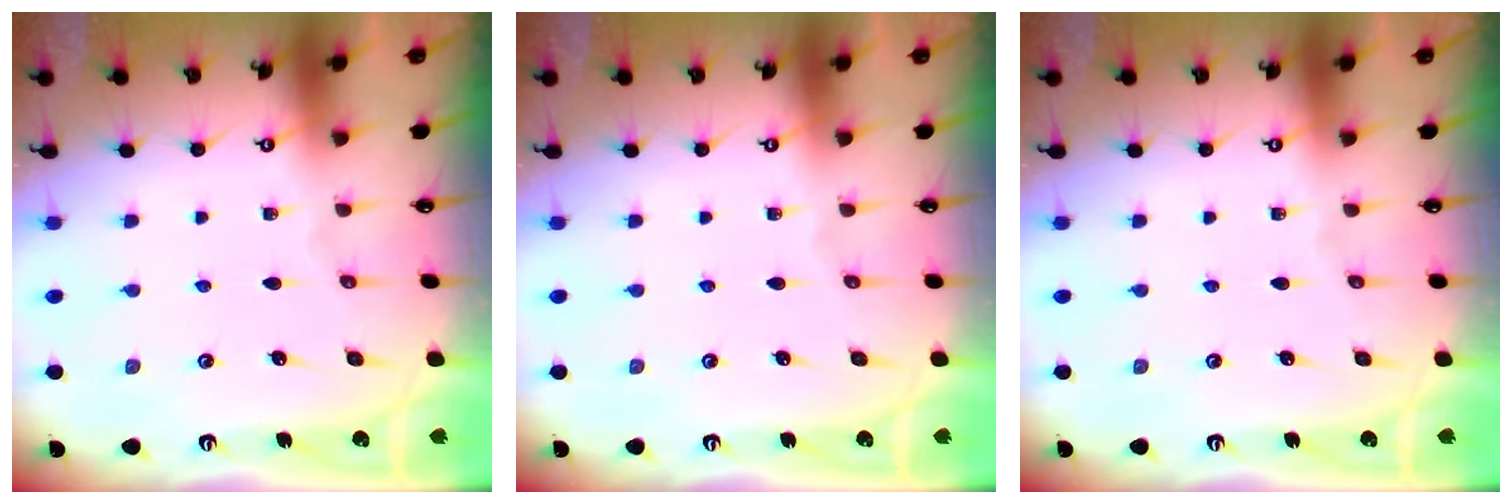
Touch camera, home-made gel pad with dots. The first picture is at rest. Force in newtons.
{"total": 0.0}
{"total": 0.0}